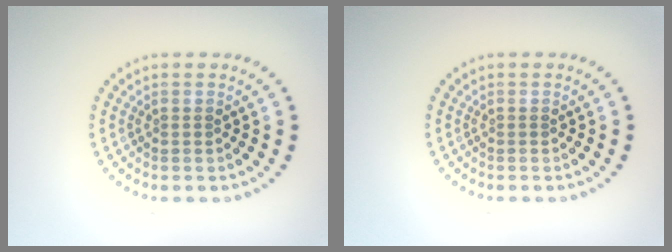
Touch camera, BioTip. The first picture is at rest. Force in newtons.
{"total": 0.0}